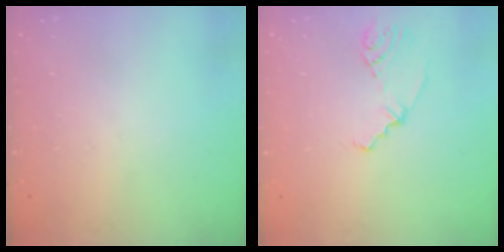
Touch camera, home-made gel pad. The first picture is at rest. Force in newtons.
{"total": 2.3, "press": 1.9, "slide": 1.4}